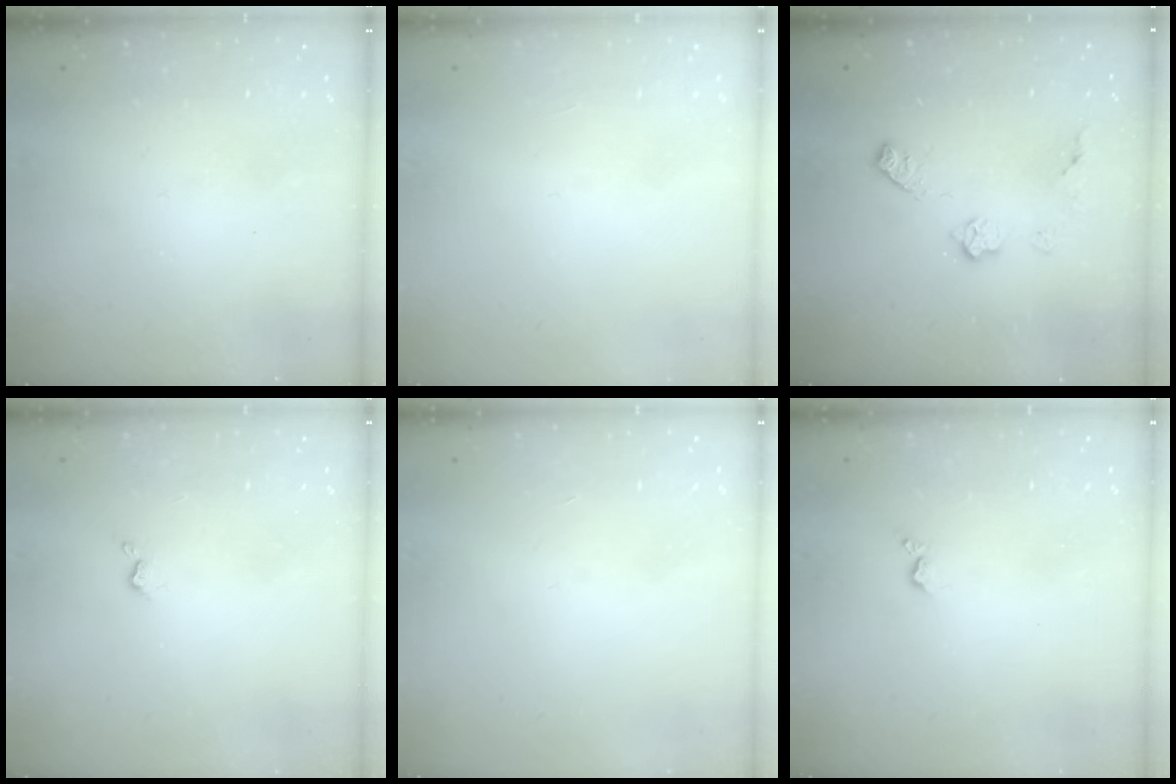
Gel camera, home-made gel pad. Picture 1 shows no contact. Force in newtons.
{"total": 0.0}
{"total": 8.1, "press": 8.1, "slide": 0.2}
{"total": 2.2, "press": 2.1, "slide": 0.5}
{"total": 0.0}
{"total": 4.3, "press": 4.2, "slide": 0.5}